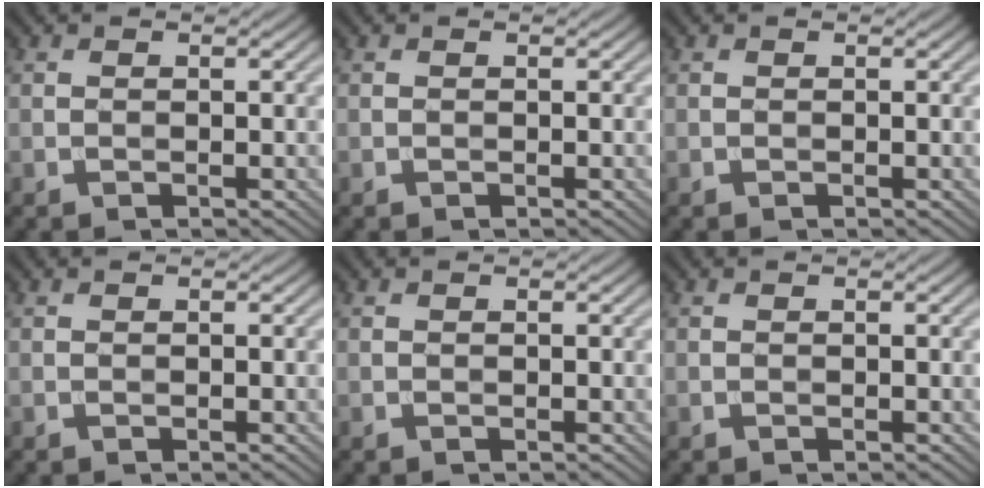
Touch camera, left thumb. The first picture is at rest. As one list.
[{"total": 0.0}, {"total": 0.0}, {"total": 0.0}, {"total": 0.0}, {"total": 0.0}]